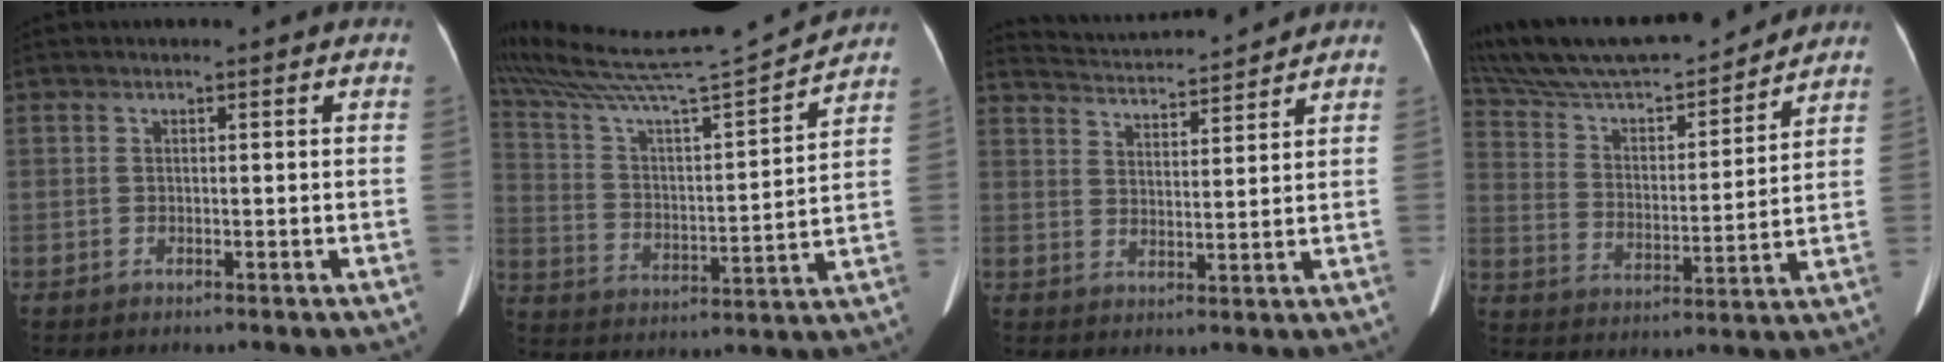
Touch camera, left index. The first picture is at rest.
{"total": 20.2, "force": [18.9, -2.2, 6.5], "torque": [-0.142, -0.031, 0.305]}
{"total": 10.9, "force": [10.6, 0.4, 2.4], "torque": [-0.055, 0.018, 0.168]}
{"total": 23.2, "force": [20.9, 4.0, 9.5], "torque": [-0.179, 0.018, 0.333]}